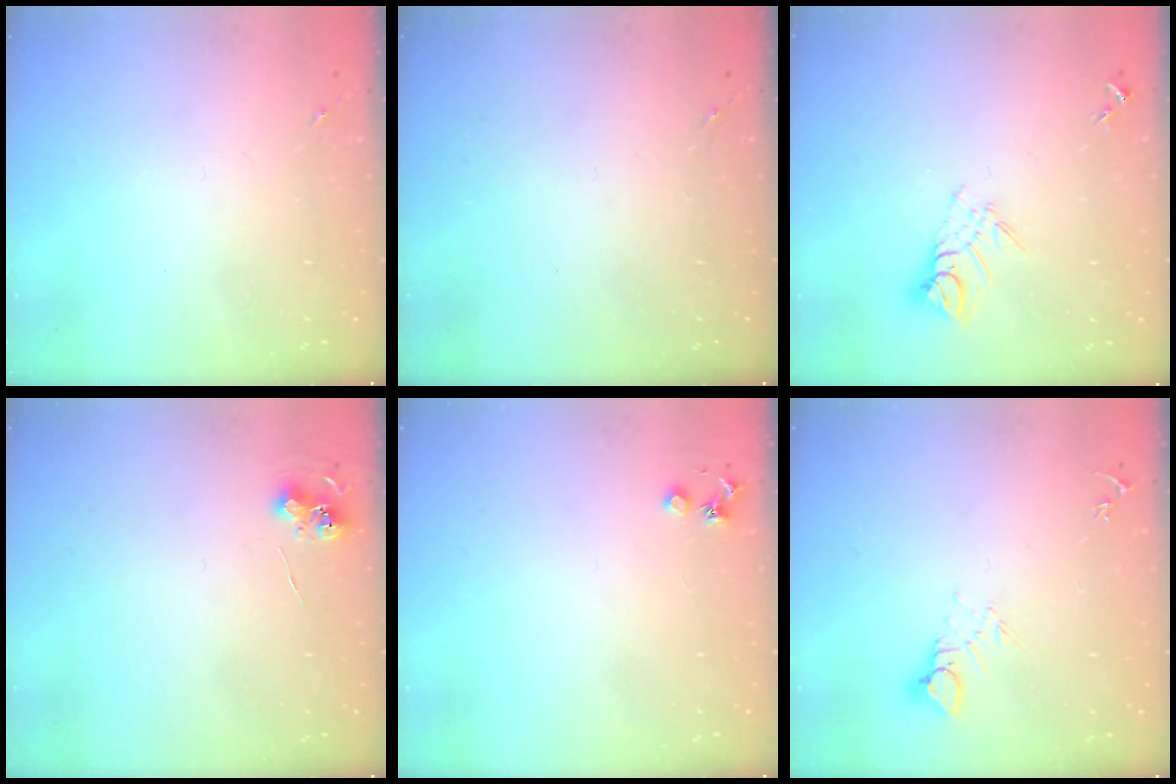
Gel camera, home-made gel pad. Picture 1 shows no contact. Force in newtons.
{"total": 0.0}
{"total": 7.9, "press": 7.9, "slide": 0.5}
{"total": 6.2, "press": 6.2, "slide": 0.5}
{"total": 3.6, "press": 3.5, "slide": 0.5}
{"total": 5.5, "press": 5.5, "slide": 0.4}